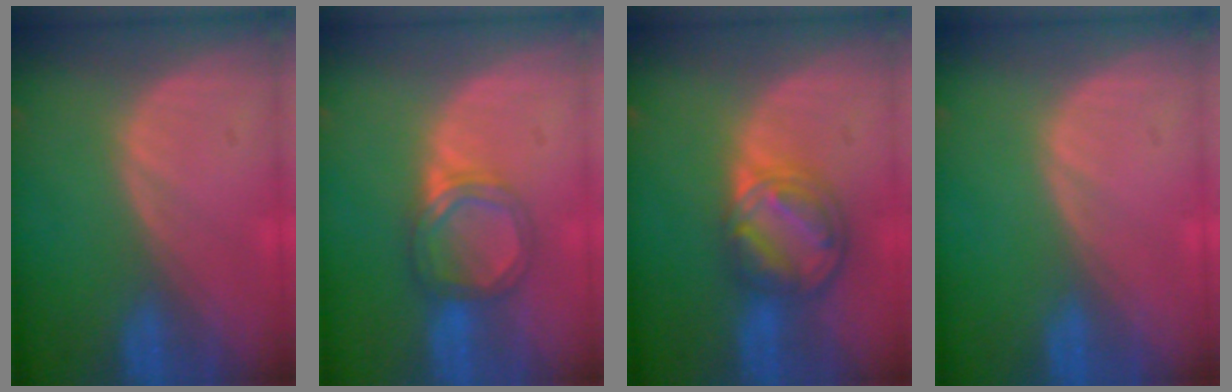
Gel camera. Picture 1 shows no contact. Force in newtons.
{"total": 5.3, "press": 4.8, "slide": 2.2}
{"total": 8.2, "press": 6.9, "slide": 4.4}
{"total": 0.0}